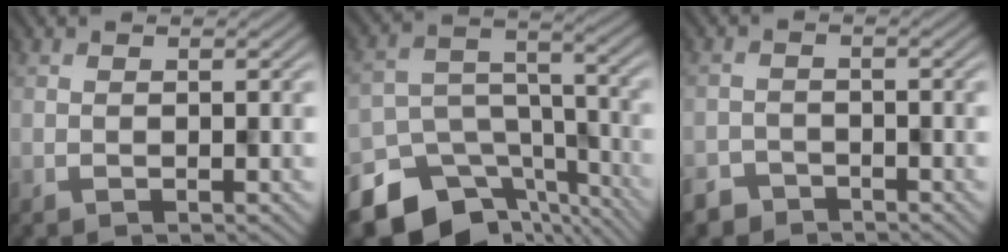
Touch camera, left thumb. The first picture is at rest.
{"total": 14.3, "force": [-10.8, 8.1, 4.8], "torque": [-0.107, -0.033, -0.132]}
{"total": 2.7, "force": [-2.4, 1.1, -0.2], "torque": [0.009, -0.001, -0.044]}